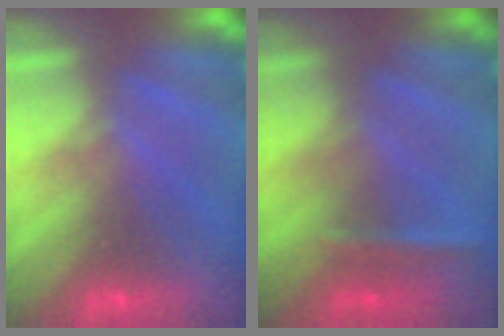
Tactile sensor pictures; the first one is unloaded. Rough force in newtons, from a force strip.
{"total": 2.4}